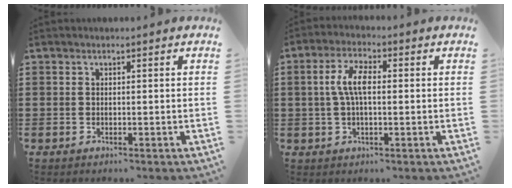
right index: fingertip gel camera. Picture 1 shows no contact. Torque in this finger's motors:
{"motor_torque": [0.94, -0.26, 0.40, 0.16]}